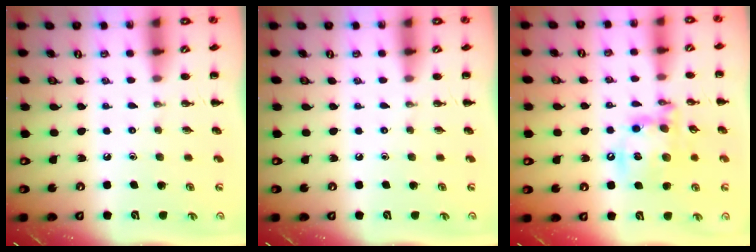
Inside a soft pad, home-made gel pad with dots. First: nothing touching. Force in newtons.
{"total": 0.0}
{"total": 14.2, "press": 13.9, "slide": 3.0}